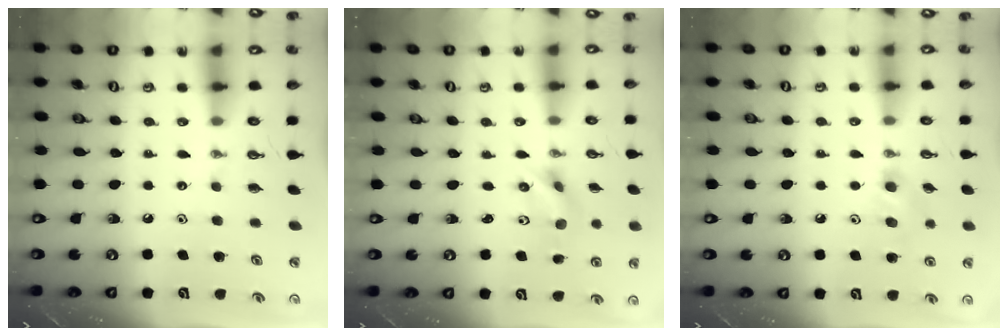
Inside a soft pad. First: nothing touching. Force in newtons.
{"total": 6.3, "press": 2.7, "slide": 5.7}
{"total": 8.6, "press": 5.2, "slide": 6.9}